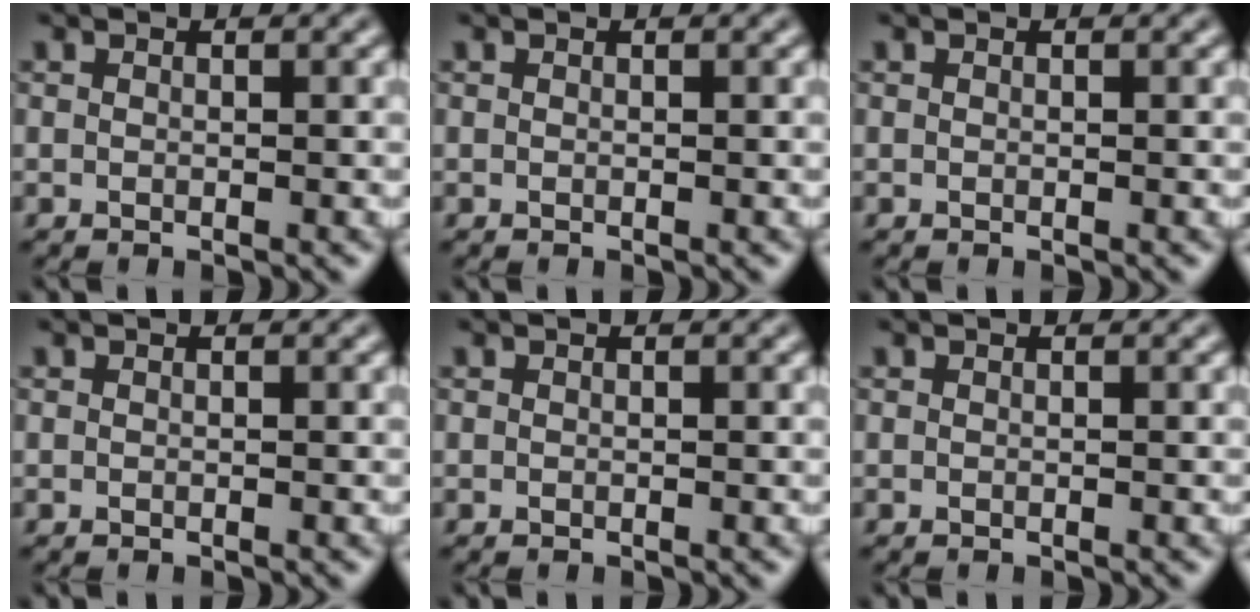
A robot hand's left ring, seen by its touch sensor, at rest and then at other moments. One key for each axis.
{"total": 0.0}
{"total": 0.0}
{"total": 0.0}
{"total": 0.0}
{"total": 0.0}